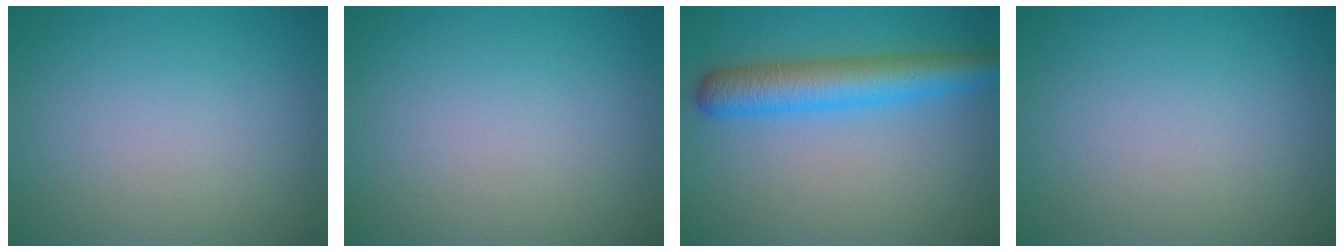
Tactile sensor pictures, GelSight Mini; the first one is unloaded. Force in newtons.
{"total": 0.0}
{"total": 5.6, "press": 5.6, "slide": 0.1}
{"total": 0.0}